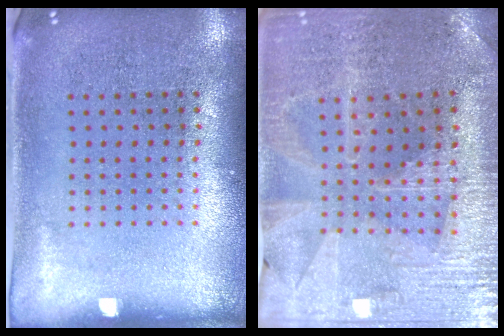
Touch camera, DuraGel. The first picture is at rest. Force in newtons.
{"total": 2.0, "press": 2.0, "slide": 0.3}